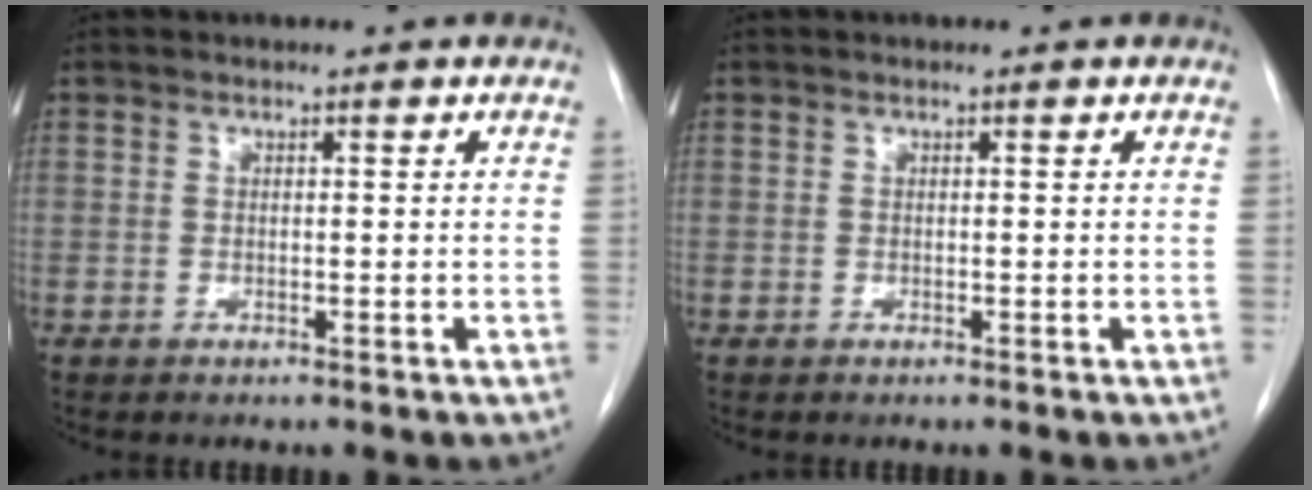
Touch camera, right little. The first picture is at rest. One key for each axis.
{"total": 0.0}